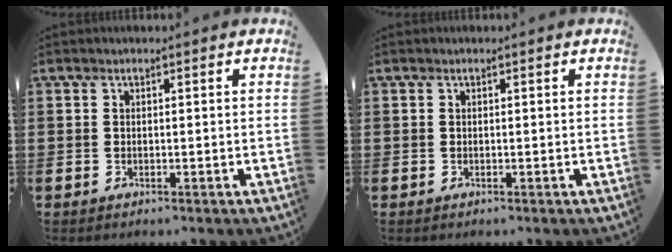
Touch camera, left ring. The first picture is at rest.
{"total": 0.0}